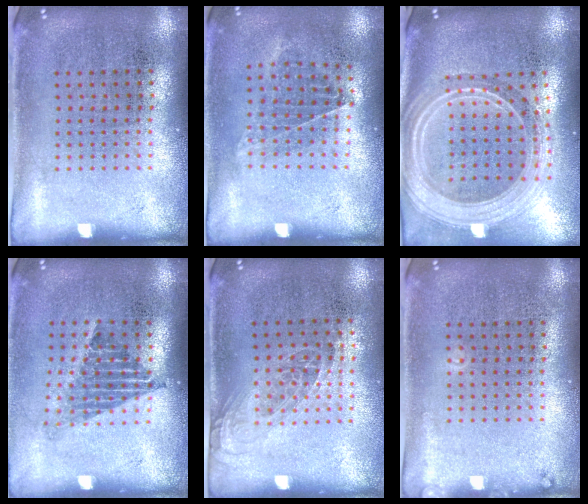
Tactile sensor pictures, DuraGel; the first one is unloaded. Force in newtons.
{"total": 0.9, "press": 0.8, "slide": 0.5}
{"total": 2.7, "press": 2.3, "slide": 1.4}
{"total": 1.3, "press": 1.0, "slide": 0.9}
{"total": 1.1, "press": 0.9, "slide": 0.6}
{"total": 0.7, "press": 0.7, "slide": 0.1}